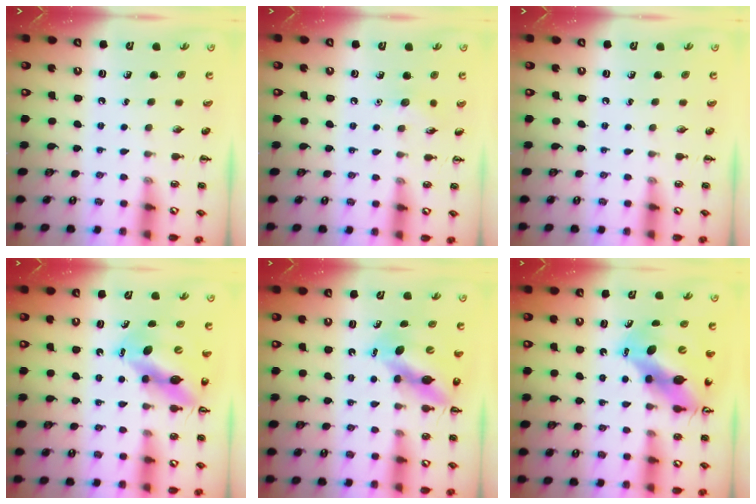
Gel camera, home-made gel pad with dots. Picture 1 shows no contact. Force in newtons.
{"total": 5.4, "press": 5.1, "slide": 1.7}
{"total": 0.0}
{"total": 11.1, "press": 10.7, "slide": 3.0}
{"total": 10.4, "press": 10.0, "slide": 2.7}
{"total": 12.4, "press": 11.7, "slide": 3.9}